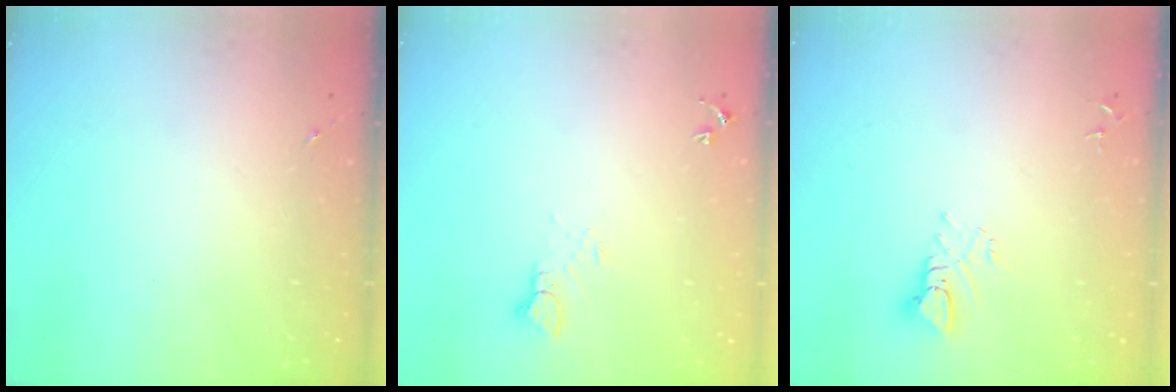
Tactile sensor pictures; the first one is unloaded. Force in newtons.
{"total": 3.9, "press": 3.8, "slide": 0.4}
{"total": 5.6, "press": 5.6, "slide": 0.6}